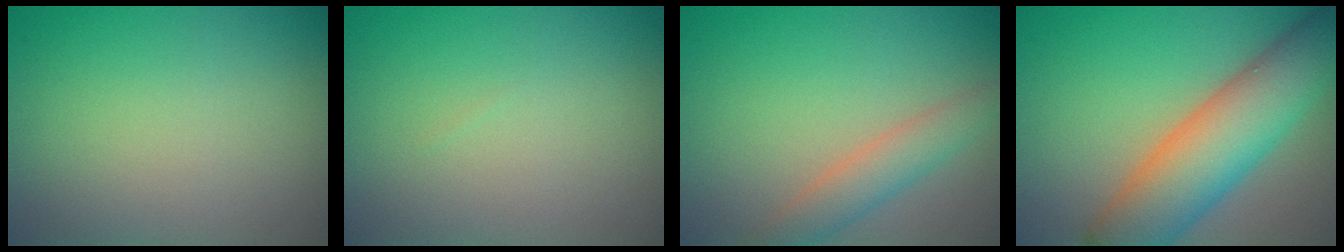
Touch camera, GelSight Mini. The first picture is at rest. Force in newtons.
{"total": 0.0}
{"total": 2.9, "press": 2.9, "slide": 0.2}
{"total": 9.4, "press": 9.4, "slide": 0.2}